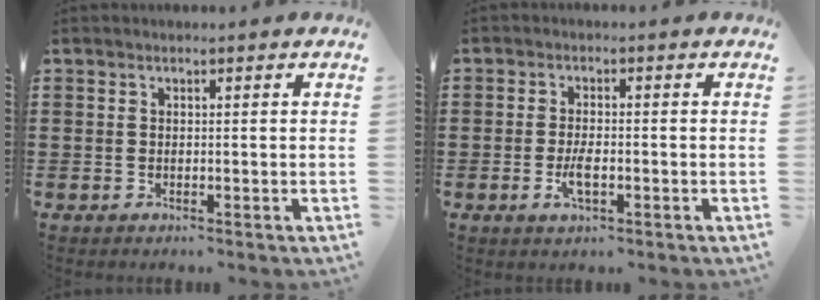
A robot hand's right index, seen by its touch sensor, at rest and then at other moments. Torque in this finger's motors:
{"motor_torque": [1.07, 1.07, 0.17, 0.10]}